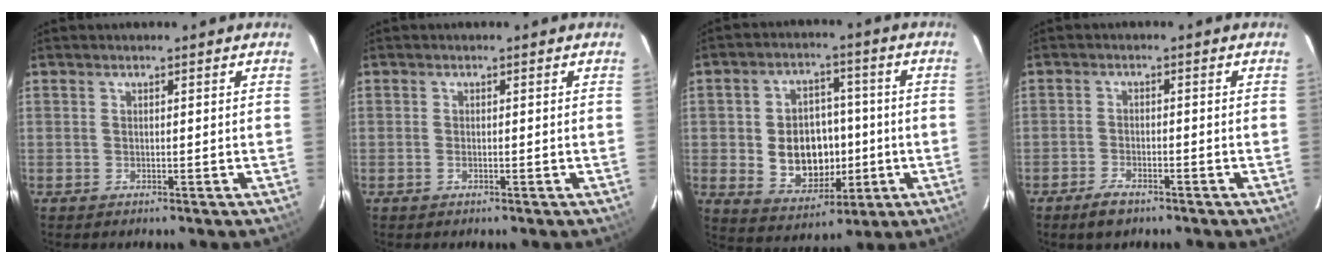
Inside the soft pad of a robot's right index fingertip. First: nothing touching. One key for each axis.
{"total": 0.7, "fx": -0.3, "fy": 0.3, "fz": 0.6, "tx": -0.012, "ty": 0.000, "tz": -0.005}
{"total": 12.1, "fx": -1.4, "fy": 9.4, "fz": 7.5, "tx": -0.160, "ty": 0.011, "tz": 0.001}
{"total": 4.1, "fx": -3.0, "fy": 1.7, "fz": 2.1, "tx": -0.058, "ty": -0.004, "tz": -0.057}